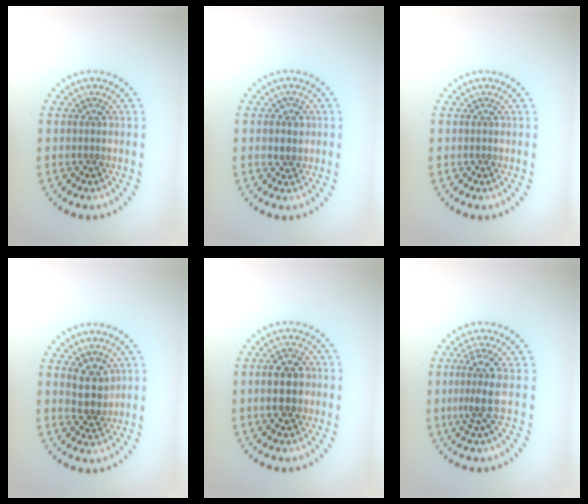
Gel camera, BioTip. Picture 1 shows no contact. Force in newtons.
{"total": 1.2, "press": 1.1, "slide": 0.3}
{"total": 0.0}
{"total": 2.6, "press": 2.3, "slide": 1.3}
{"total": 3.3, "press": 3.3, "slide": 0.4}
{"total": 2.9, "press": 2.0, "slide": 2.0}